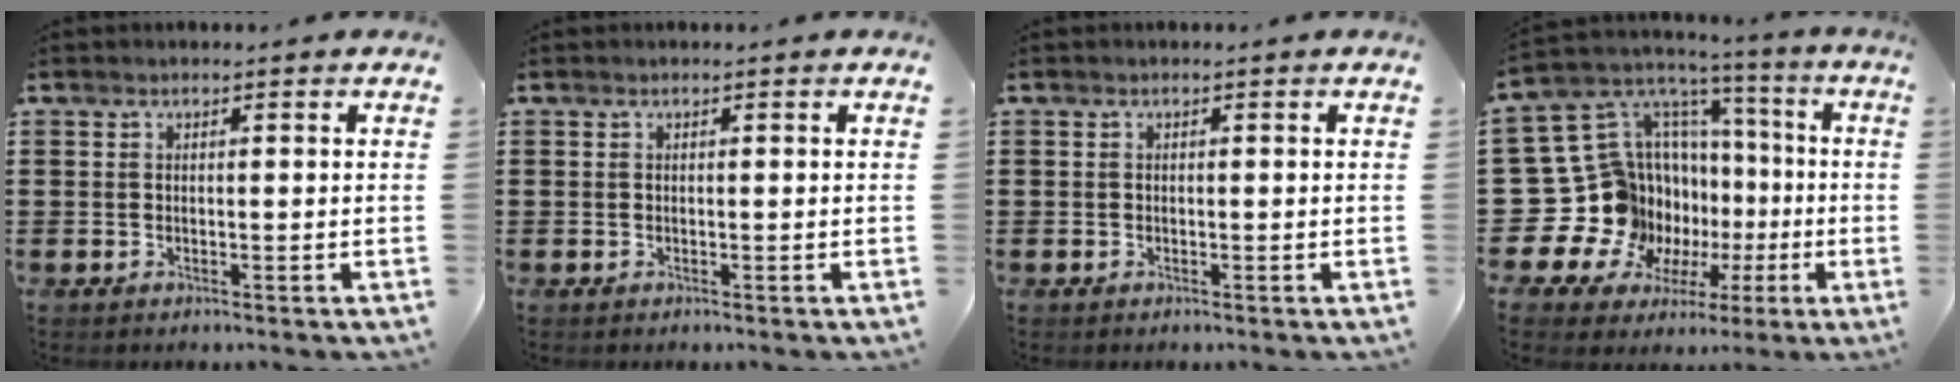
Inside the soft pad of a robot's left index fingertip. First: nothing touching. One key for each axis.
{"total": 0.0}
{"total": 0.0}
{"total": 19.2, "fx": -3.5, "fy": 17.2, "fz": 7.7, "tx": -0.201, "ty": -0.035, "tz": -0.004}